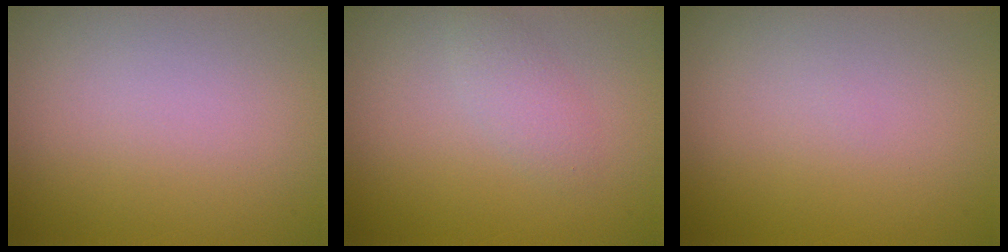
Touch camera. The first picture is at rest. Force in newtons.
{"total": 1.6, "press": 1.6, "slide": 0.1}
{"total": 0.0}